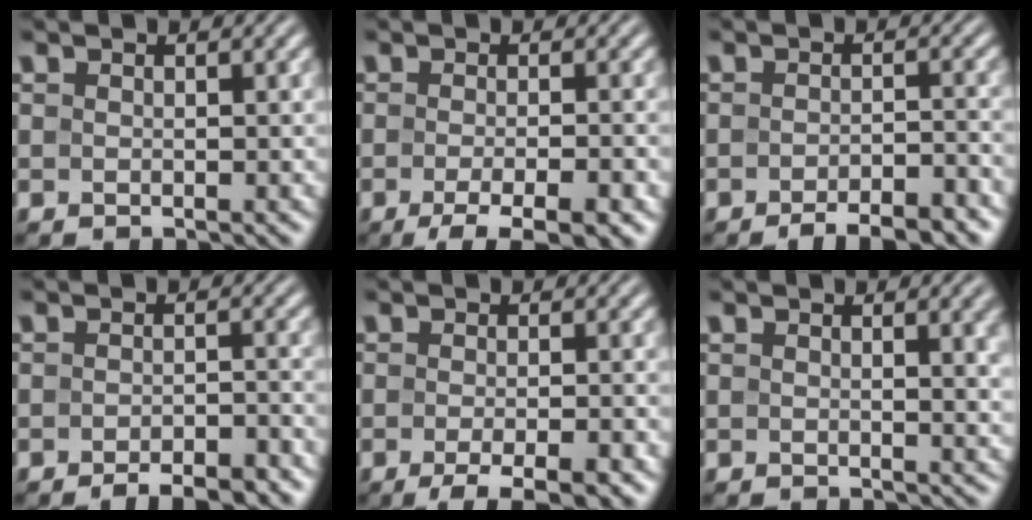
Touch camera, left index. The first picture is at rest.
{"total": 5.7, "force": [-3.1, 1.3, 4.5], "torque": [-0.066, -0.004, -0.047]}
{"total": 4.8, "force": [-3.5, 1.2, 2.9], "torque": [-0.039, 0.002, -0.051]}
{"total": 4.0, "force": [-3.0, 1.1, 2.4], "torque": [-0.030, 0.002, -0.040]}
{"total": 5.1, "force": [-2.8, 1.2, 4.0], "torque": [-0.058, -0.002, -0.042]}
{"total": 3.8, "force": [1.1, 1.4, 3.4], "torque": [-0.027, 0.003, 0.014]}